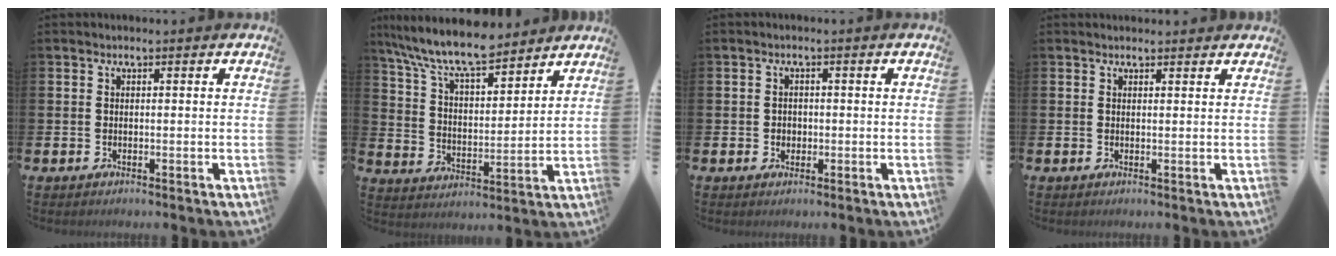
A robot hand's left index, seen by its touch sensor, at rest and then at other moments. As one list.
[{"total": 9.8, "force": [8.8, 2.0, 3.7], "torque": [-0.104, -0.049, 0.157]}, {"total": 1.4, "force": [-0.1, 1.3, 0.5], "torque": [0.003, 0.004, -0.007]}, {"total": 0.9, "force": [0.8, 0.1, 0.1], "torque": [0.007, -0.002, 0.014]}]